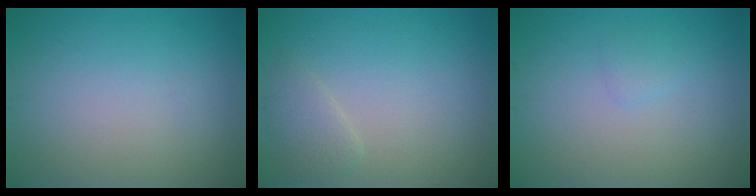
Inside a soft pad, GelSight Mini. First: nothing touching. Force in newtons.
{"total": 1.6, "press": 1.6, "slide": 0.2}
{"total": 0.8, "press": 0.8, "slide": 0.0}